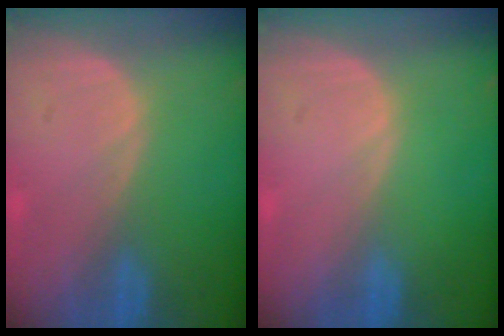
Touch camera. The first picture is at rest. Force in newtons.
{"total": 0.0}